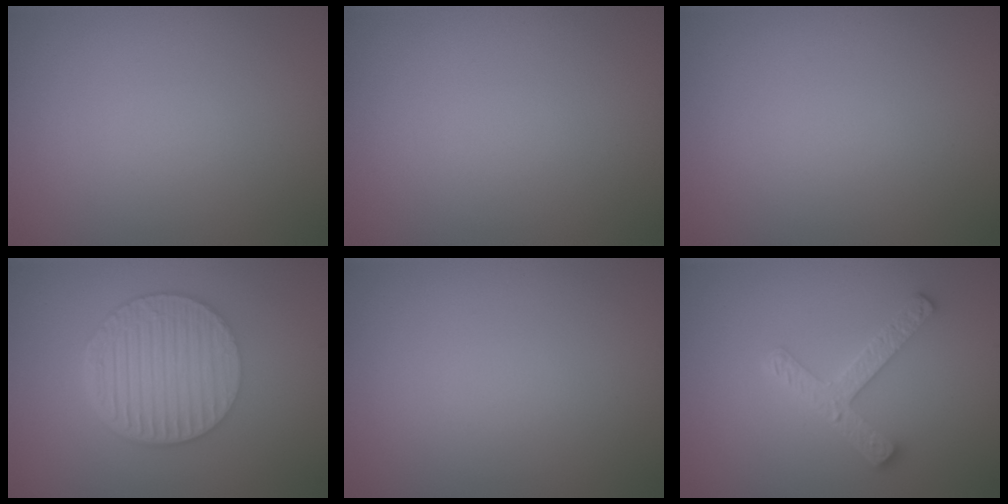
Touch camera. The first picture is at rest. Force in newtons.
{"total": 0.0}
{"total": 0.0}
{"total": 6.7, "press": 4.5, "slide": 5.0}
{"total": 0.0}
{"total": 3.4, "press": 3.0, "slide": 1.6}